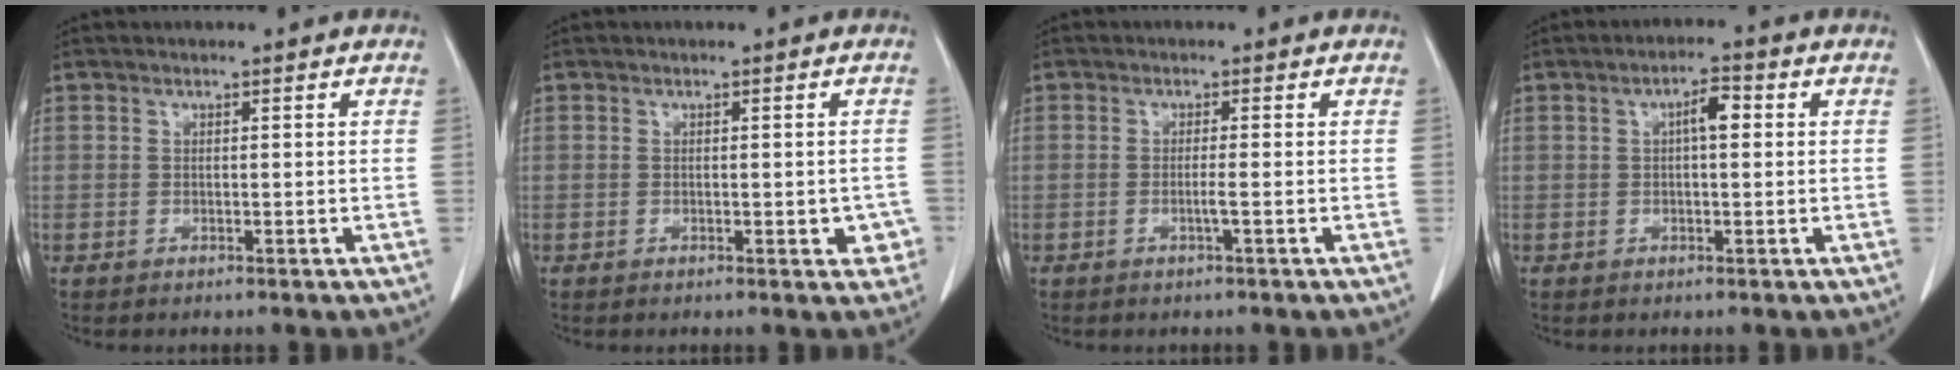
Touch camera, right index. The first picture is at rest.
{"total": 2.8, "force": [-0.7, 1.4, 2.3], "torque": [-0.013, 0.005, -0.004]}
{"total": 1.3, "force": [-0.5, -0.4, 1.2], "torque": [-0.021, -0.001, -0.011]}
{"total": 3.4, "force": [0.6, 1.0, 3.2], "torque": [-0.053, 0.011, 0.008]}